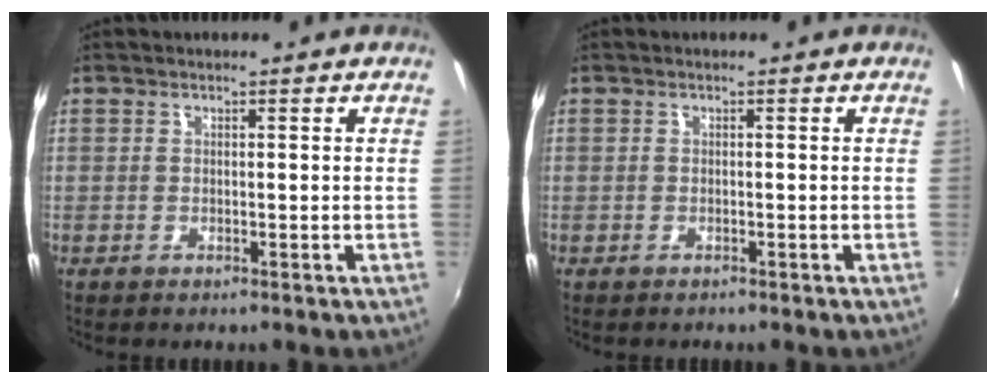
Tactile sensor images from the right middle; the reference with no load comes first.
{"total": 0.6, "force": [-0.4, 0.4, 0.0], "torque": [0.000, -0.002, -0.008]}